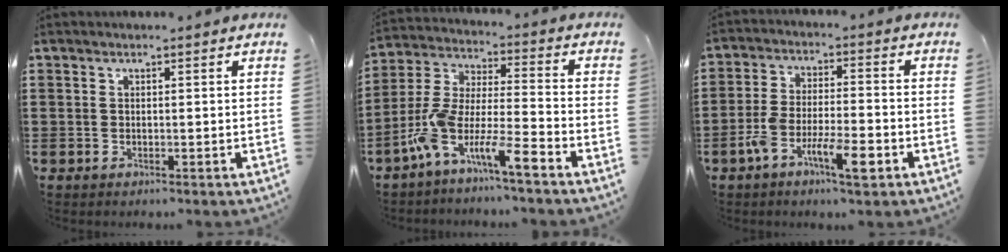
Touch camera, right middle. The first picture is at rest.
{"total": 10.2, "force": [-8.1, 0.6, 6.2], "torque": [-0.153, -0.014, -0.170]}
{"total": 8.4, "force": [-4.6, 2.4, 6.6], "torque": [-0.137, -0.001, -0.088]}